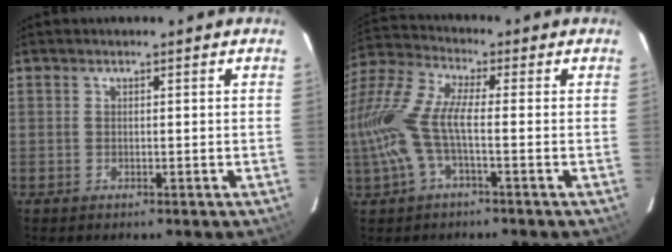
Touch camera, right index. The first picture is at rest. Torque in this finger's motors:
{"motor_torque": [1.35, -0.49, 0.75, 0.21]}